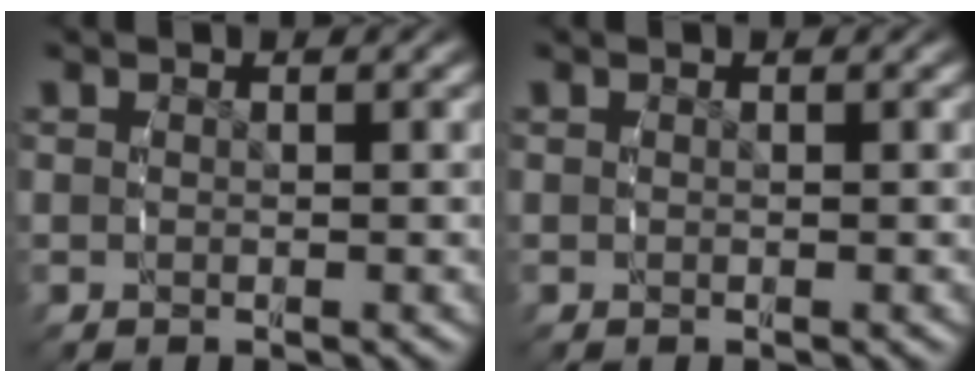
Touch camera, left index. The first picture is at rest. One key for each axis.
{"total": 0.0}